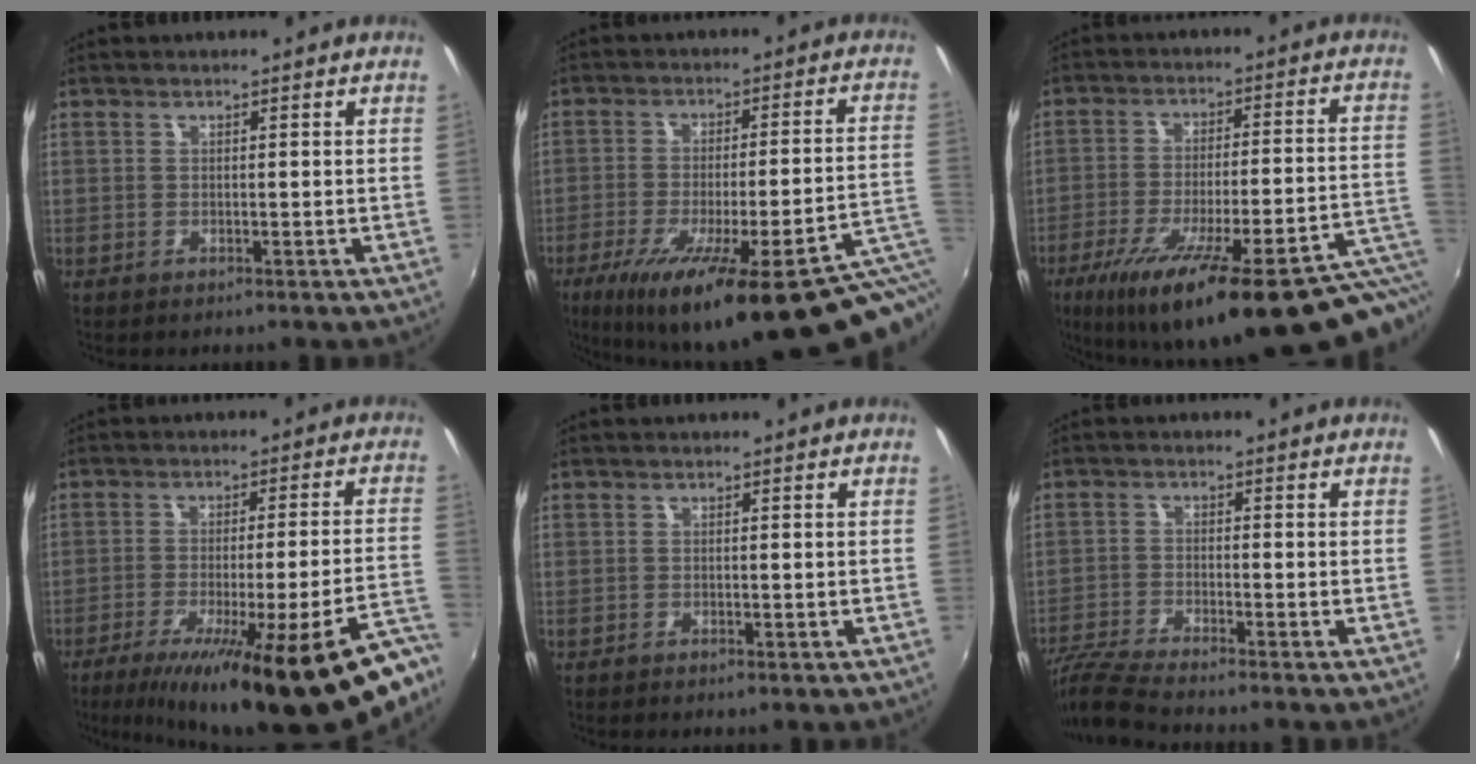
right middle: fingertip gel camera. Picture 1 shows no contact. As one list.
[{"total": 27.3, "force": [-16.0, 4.6, 21.7], "torque": [-0.312, -0.058, -0.212]}, {"total": 30.4, "force": [-19.2, 5.5, 22.9], "torque": [-0.326, -0.055, -0.263]}, {"total": 26.7, "force": [-19.3, 3.5, 18.1], "torque": [-0.262, -0.060, -0.268]}, {"total": 0.5, "force": [-0.3, 0.1, 0.4], "torque": [-0.007, -0.002, -0.005]}, {"total": 7.8, "force": [-7.3, -0.5, 2.9], "torque": [-0.083, -0.018, -0.146]}]